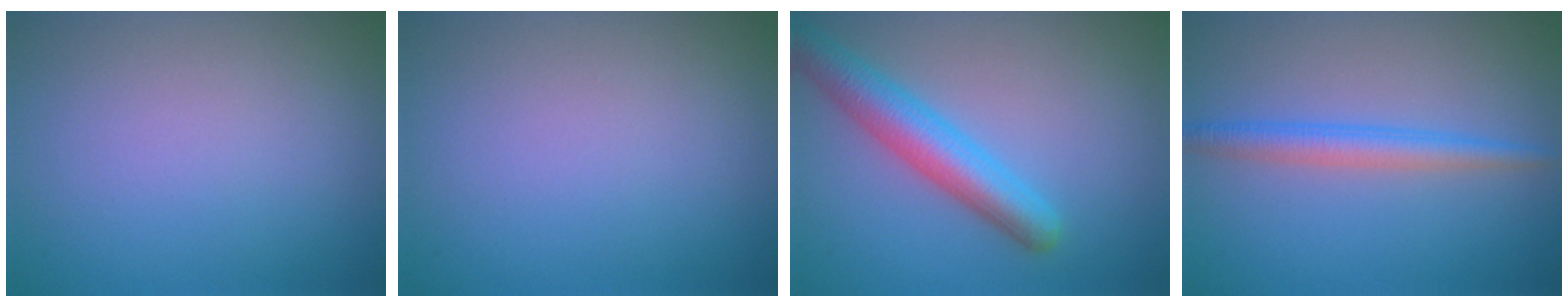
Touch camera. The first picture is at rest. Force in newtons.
{"total": 0.0}
{"total": 5.0, "press": 5.0, "slide": 0.3}
{"total": 2.7, "press": 2.7, "slide": 0.0}